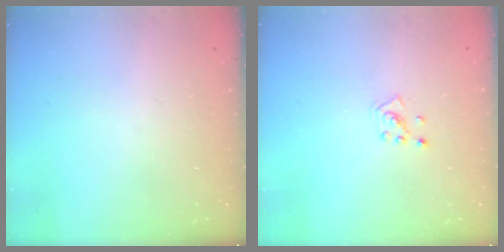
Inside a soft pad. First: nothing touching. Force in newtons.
{"total": 2.2, "press": 2.2, "slide": 0.3}